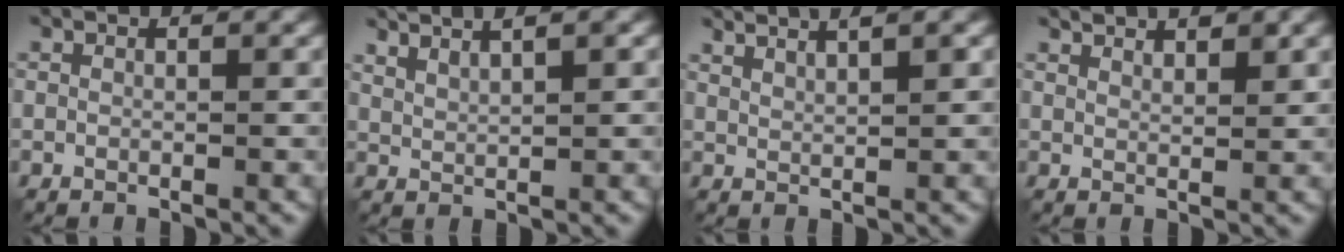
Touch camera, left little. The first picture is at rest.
{"total": 3.8, "force": [2.9, 0.9, 2.3], "torque": [-0.022, 0.012, 0.033]}
{"total": 4.4, "force": [3.3, 0.9, 2.8], "torque": [-0.024, 0.015, 0.031]}
{"total": 2.6, "force": [2.3, 0.4, 1.1], "torque": [-0.007, -0.002, 0.036]}